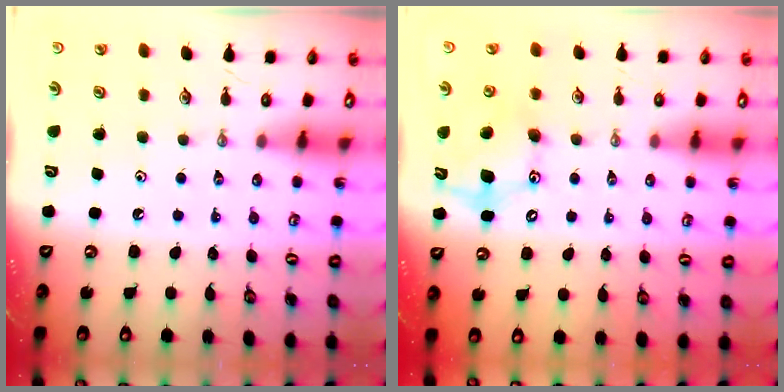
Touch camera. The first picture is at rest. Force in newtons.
{"total": 11.7, "press": 11.7, "slide": 0.7}